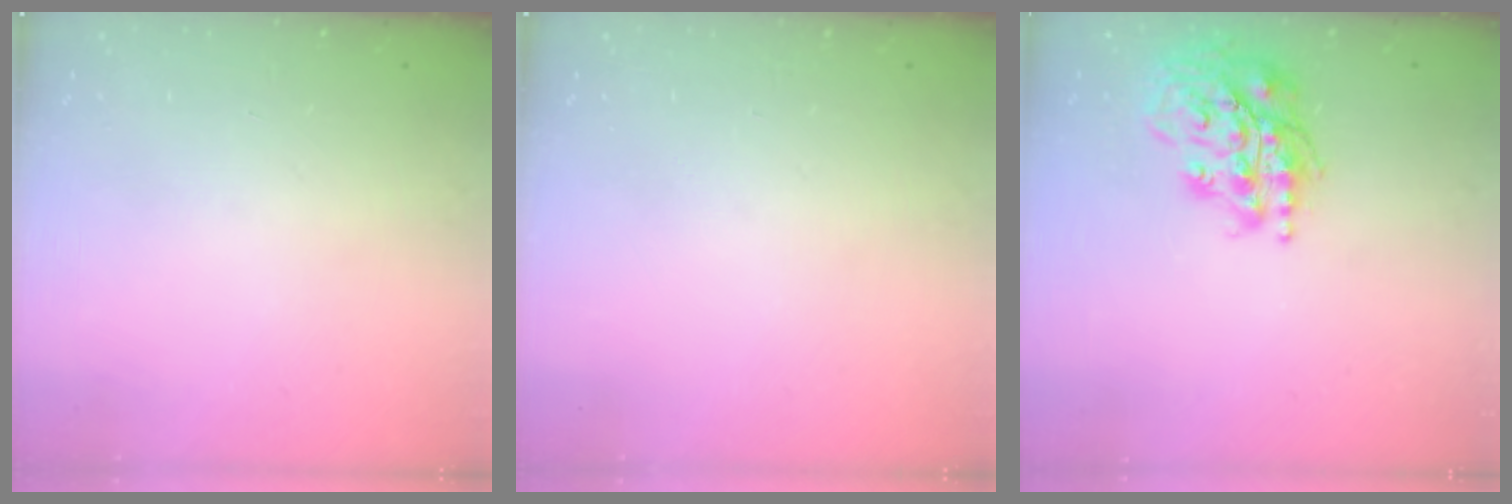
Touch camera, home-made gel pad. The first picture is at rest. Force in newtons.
{"total": 0.0}
{"total": 18.3, "press": 18.1, "slide": 2.6}